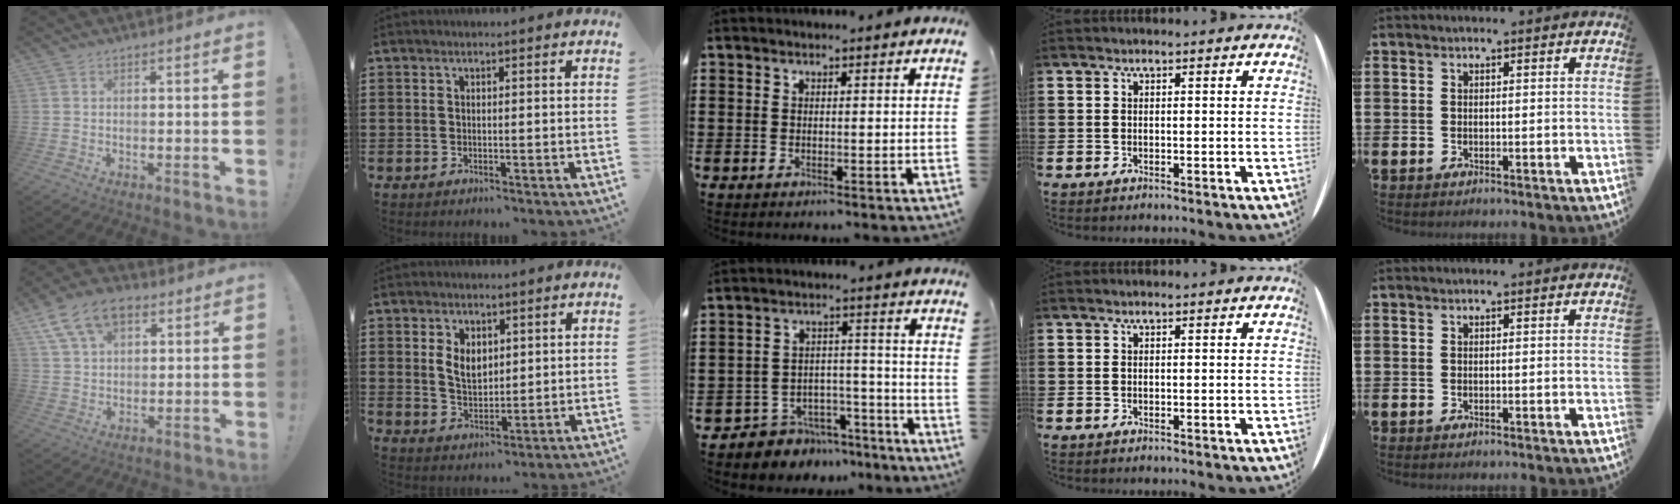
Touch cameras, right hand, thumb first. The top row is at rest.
{"thumb": {"total": 13.2, "force": [6.3, 8.2, 8.1], "torque": [-0.144, -0.020, 0.122]}, "index": {"total": 4.8, "force": [1.4, 3.2, 3.3], "torque": [-0.067, 0.008, 0.023]}, "middle": {"total": 5.6, "force": [-5.2, 2.0, 0.0], "torque": [-0.003, 0.023, -0.107]}}